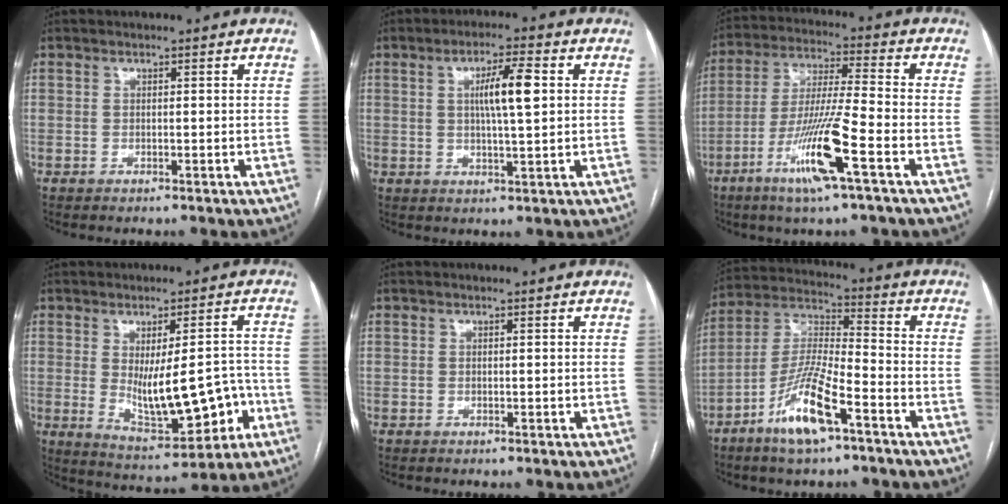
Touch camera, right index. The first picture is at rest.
{"total": 6.8, "force": [1.3, 0.6, 6.7], "torque": [-0.115, 0.005, 0.022]}
{"total": 13.1, "force": [-6.0, -0.3, 11.6], "torque": [-0.231, -0.018, -0.115]}
{"total": 13.3, "force": [-2.4, 4.4, 12.3], "torque": [-0.180, -0.004, -0.017]}
{"total": 0.0}
{"total": 12.4, "force": [-6.8, 2.1, 10.2], "torque": [-0.209, -0.008, -0.130]}